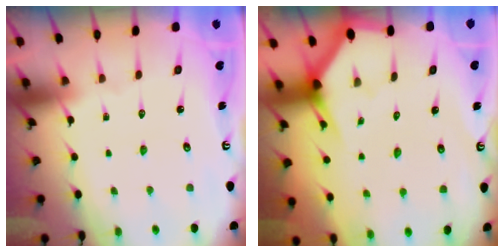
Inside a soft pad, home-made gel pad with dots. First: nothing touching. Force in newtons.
{"total": 3.0, "press": 3.0, "slide": 0.1}